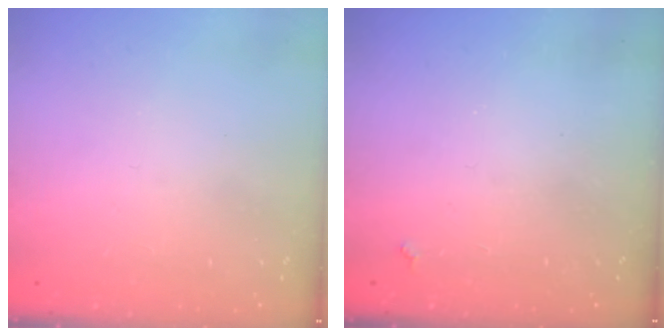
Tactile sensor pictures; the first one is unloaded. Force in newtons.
{"total": 1.7, "press": 1.7, "slide": 0.4}